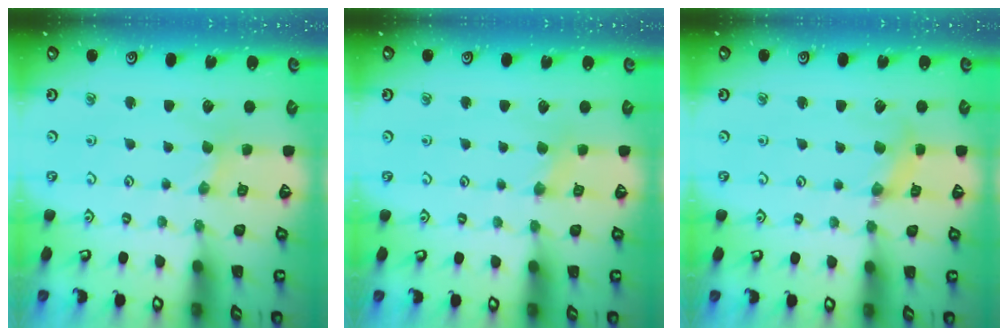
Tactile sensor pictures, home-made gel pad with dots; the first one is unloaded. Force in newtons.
{"total": 2.2, "press": 2.2, "slide": 0.4}
{"total": 2.4, "press": 2.3, "slide": 0.4}